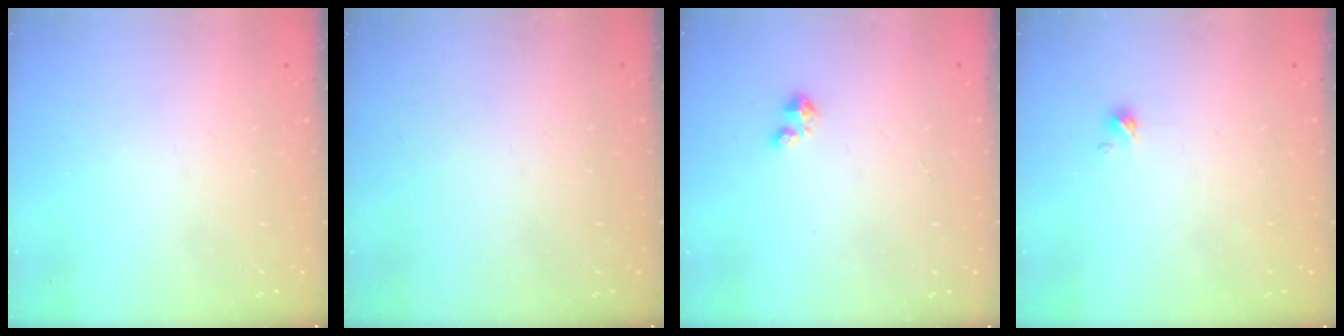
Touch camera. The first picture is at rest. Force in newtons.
{"total": 0.0}
{"total": 3.0, "press": 3.0, "slide": 0.3}
{"total": 0.0}